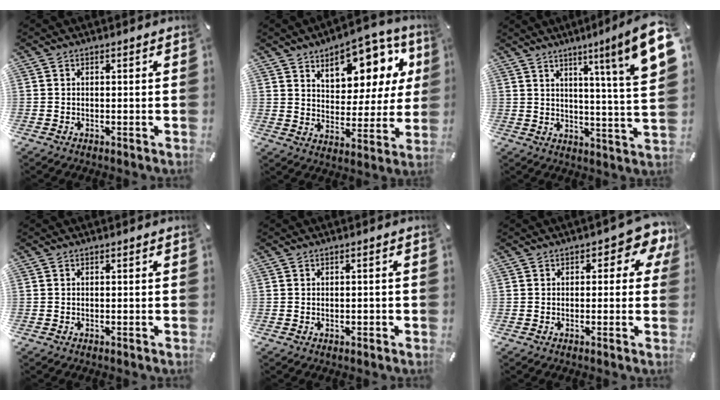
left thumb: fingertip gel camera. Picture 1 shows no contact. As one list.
[{"total": 13.3, "force": [7.8, 8.1, 7.1], "torque": [-0.086, -0.063, 0.134]}, {"total": 12.9, "force": [6.9, -0.4, 10.9], "torque": [-0.165, -0.052, 0.096]}, {"total": 0.0}, {"total": 0.7, "force": [-0.2, 0.5, 0.5], "torque": [-0.009, 0.000, -0.005]}, {"total": 5.7, "force": [2.3, 3.1, 4.2], "torque": [-0.048, -0.007, 0.033]}]